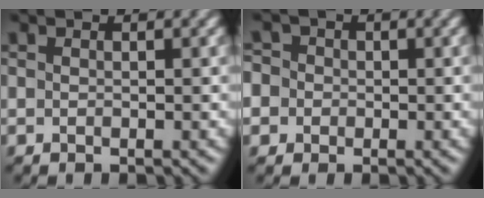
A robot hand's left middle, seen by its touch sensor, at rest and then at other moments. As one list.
[{"total": 4.4, "force": [0.3, 4.2, 1.2], "torque": [-0.023, 0.038, -0.033]}]